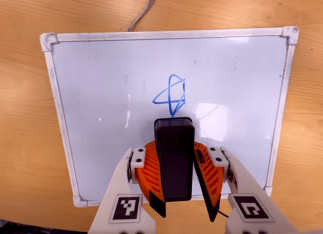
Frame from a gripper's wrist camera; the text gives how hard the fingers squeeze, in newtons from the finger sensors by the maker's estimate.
{"total": 10.3, "left": 10.4, "right": 10.2}